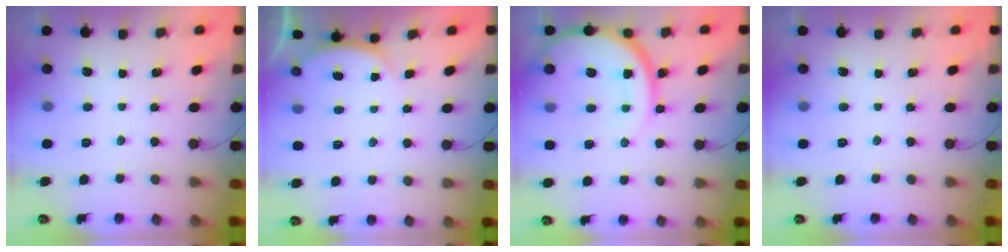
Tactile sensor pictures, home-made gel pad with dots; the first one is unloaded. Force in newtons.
{"total": 3.2, "press": 3.2, "slide": 0.7}
{"total": 15.3, "press": 15.2, "slide": 1.2}
{"total": 0.0}